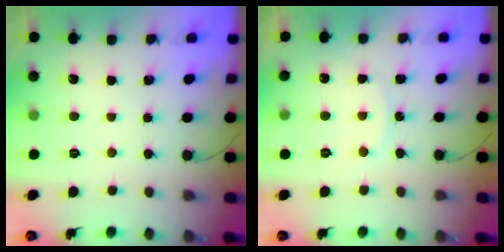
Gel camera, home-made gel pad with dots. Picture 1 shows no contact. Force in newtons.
{"total": 4.4, "press": 4.4, "slide": 0.5}